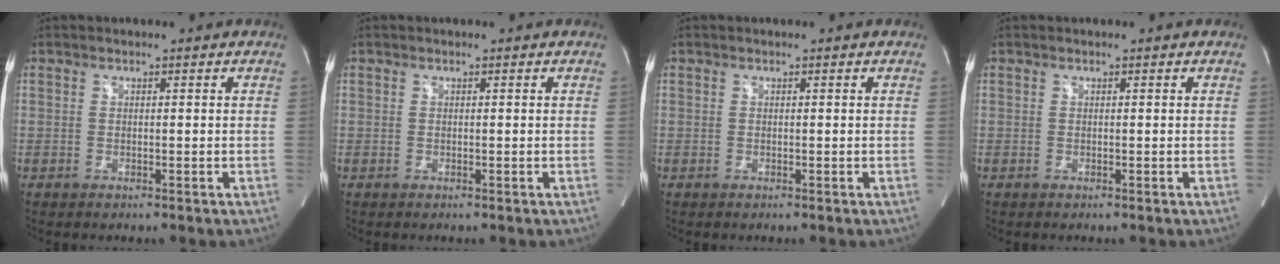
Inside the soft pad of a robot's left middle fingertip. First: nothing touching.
{"total": 0.0}
{"total": 0.0}
{"total": 0.0}